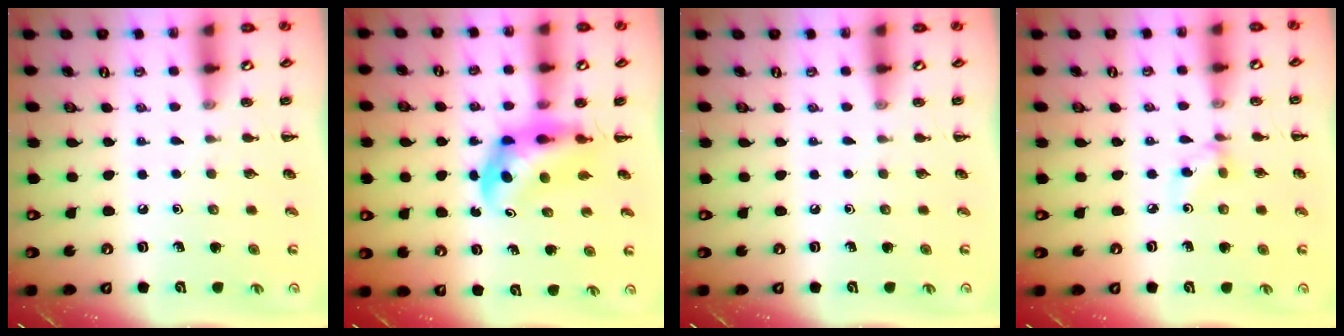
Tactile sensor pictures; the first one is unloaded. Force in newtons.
{"total": 6.0, "press": 5.8, "slide": 1.3}
{"total": 0.0}
{"total": 3.1, "press": 2.9, "slide": 1.1}